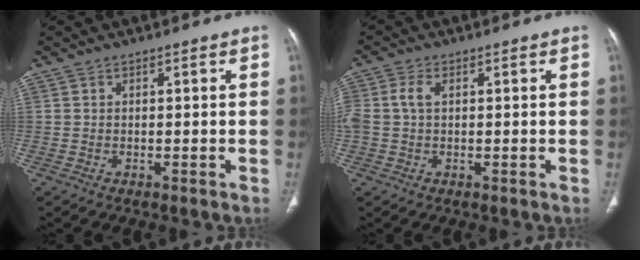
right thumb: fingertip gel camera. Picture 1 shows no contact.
{"total": 4.1, "force": [0.6, 2.6, 3.1], "torque": [-0.094, 0.014, 0.012]}